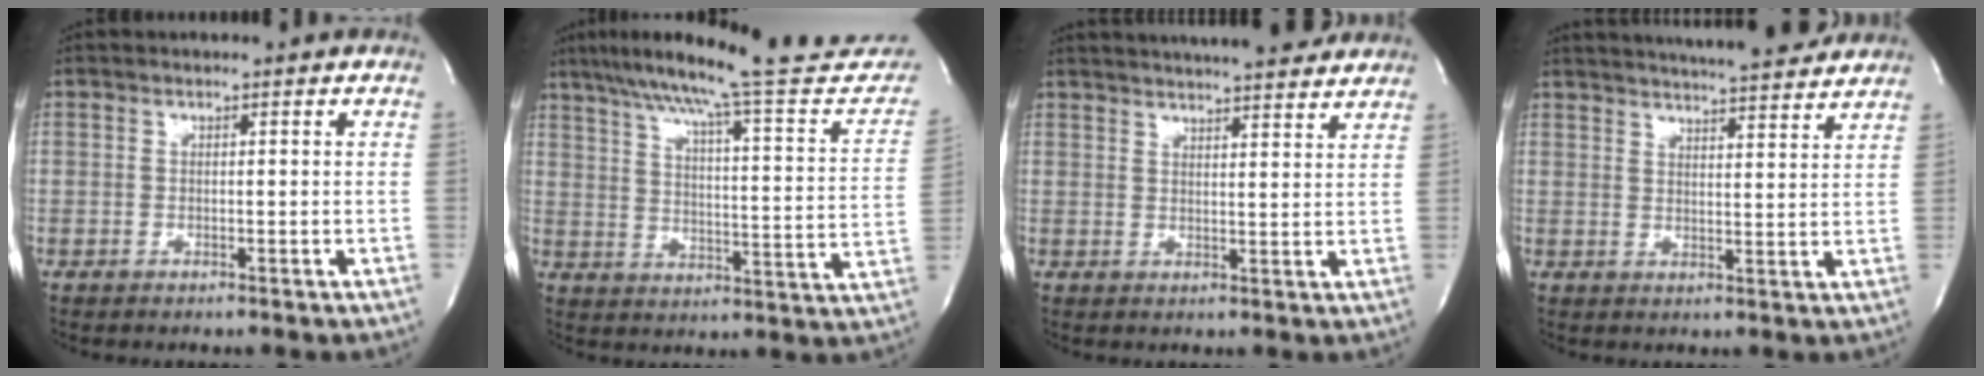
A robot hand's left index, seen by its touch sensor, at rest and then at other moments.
{"total": 25.2, "force": [22.4, 1.7, 11.4], "torque": [-0.172, -0.046, 0.289]}
{"total": 17.5, "force": [15.8, 2.3, 7.3], "torque": [-0.117, 0.026, 0.210]}
{"total": 16.8, "force": [15.3, 1.7, 6.8], "torque": [-0.110, 0.011, 0.204]}